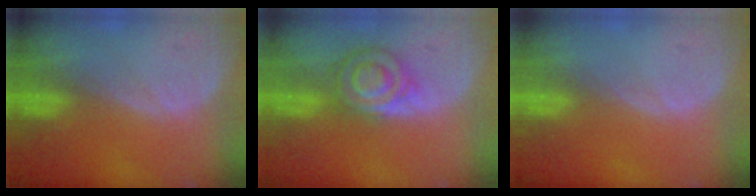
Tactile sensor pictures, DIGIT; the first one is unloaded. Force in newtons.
{"total": 6.0, "press": 6.0, "slide": 0.2}
{"total": 0.0}